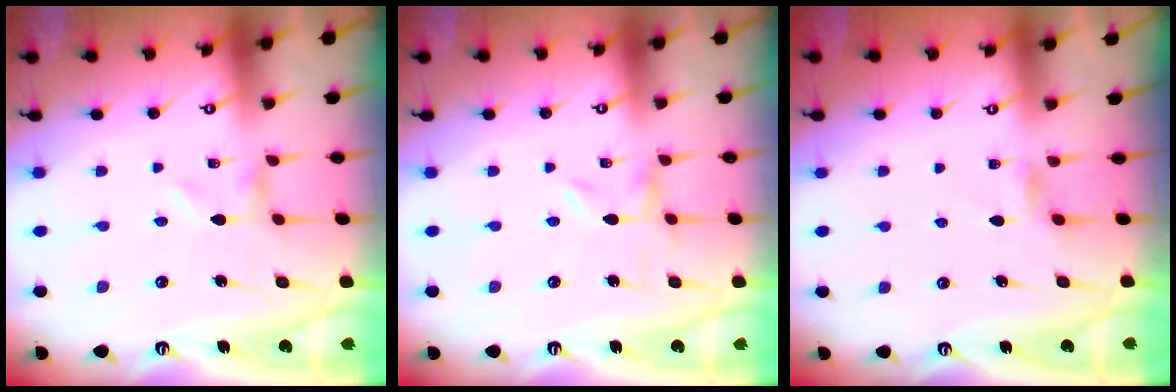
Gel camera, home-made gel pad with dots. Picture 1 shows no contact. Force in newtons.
{"total": 0.0}
{"total": 2.8, "press": 2.7, "slide": 0.5}